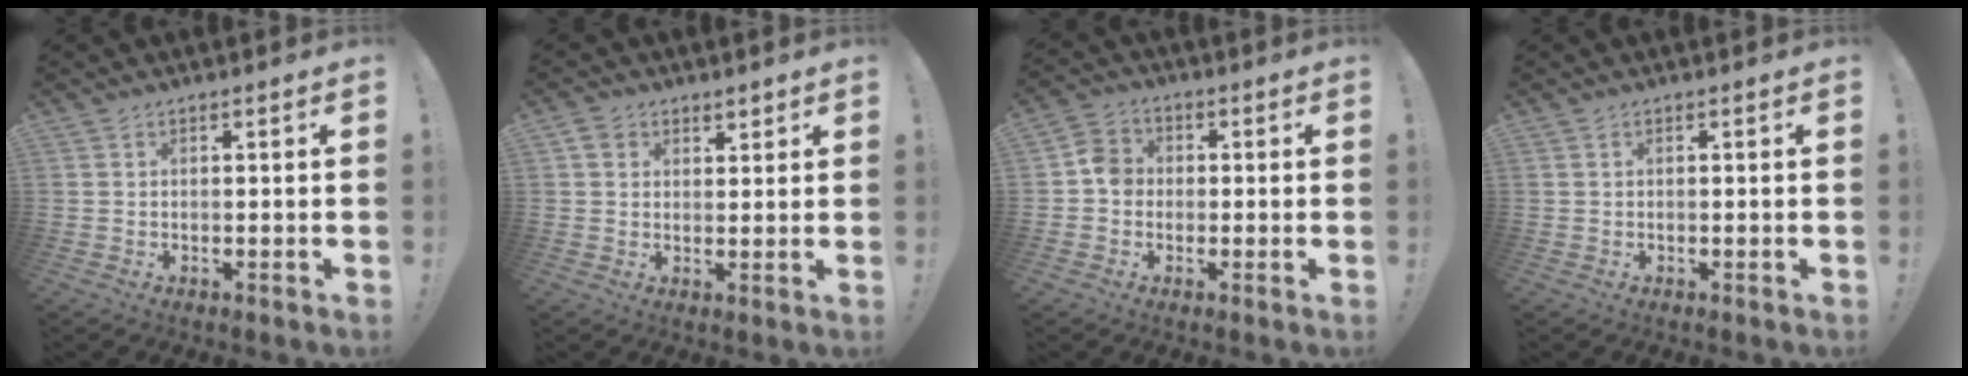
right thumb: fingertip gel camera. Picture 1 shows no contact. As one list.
[{"total": 4.2, "force": [2.7, 3.1, 0.9], "torque": [-0.006, -0.009, 0.048]}, {"total": 6.0, "force": [-1.2, 5.2, 2.8], "torque": [-0.042, 0.026, -0.018]}, {"total": 0.0}]